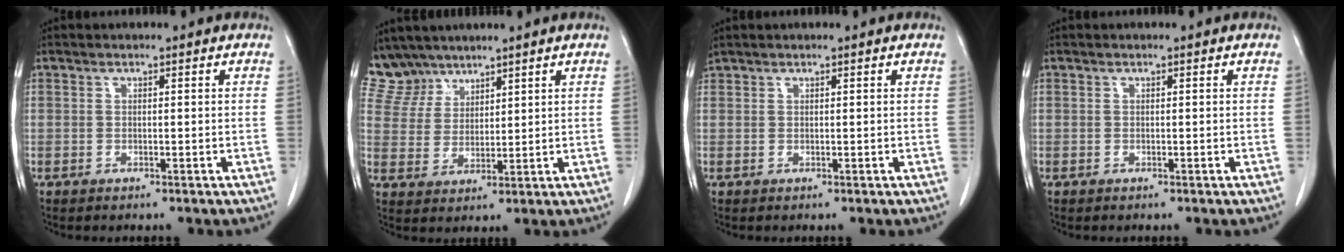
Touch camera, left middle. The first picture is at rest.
{"total": 5.8, "force": [5.2, 2.5, -0.4], "torque": [0.004, 0.003, 0.116]}
{"total": 0.5, "force": [0.5, -0.1, -0.1], "torque": [-0.011, 0.014, 0.018]}
{"total": 0.0}